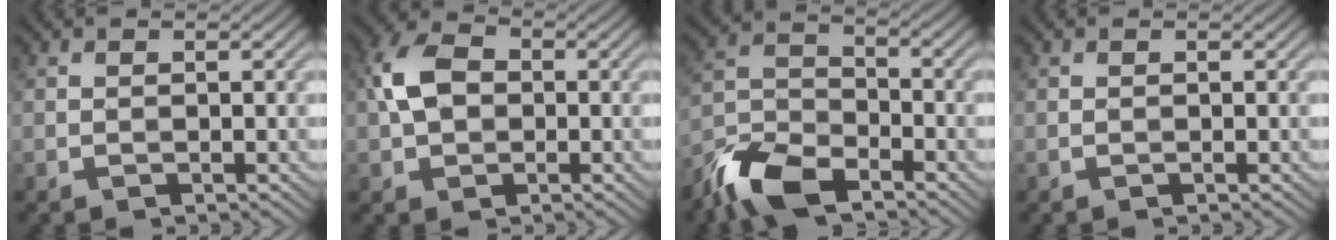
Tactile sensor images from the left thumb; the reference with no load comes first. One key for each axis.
{"total": 5.6, "fx": 0.2, "fy": 4.2, "fz": 3.8, "tx": -0.084, "ty": 0.011, "tz": -0.005}
{"total": 8.9, "fx": -6.9, "fy": 3.5, "fz": 4.4, "tx": -0.090, "ty": -0.007, "tz": -0.153}
{"total": 0.0}